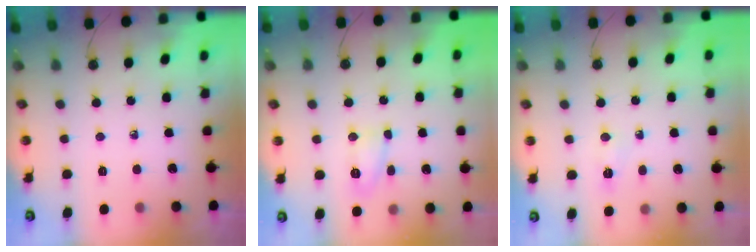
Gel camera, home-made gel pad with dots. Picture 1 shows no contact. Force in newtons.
{"total": 5.9, "press": 5.9, "slide": 0.4}
{"total": 3.7, "press": 3.1, "slide": 2.0}